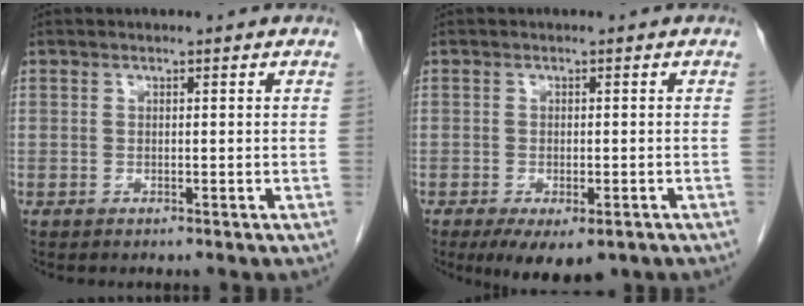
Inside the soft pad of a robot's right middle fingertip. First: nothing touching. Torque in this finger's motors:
{"motor_torque": [1.21, -0.92, 0.11, 0.10]}